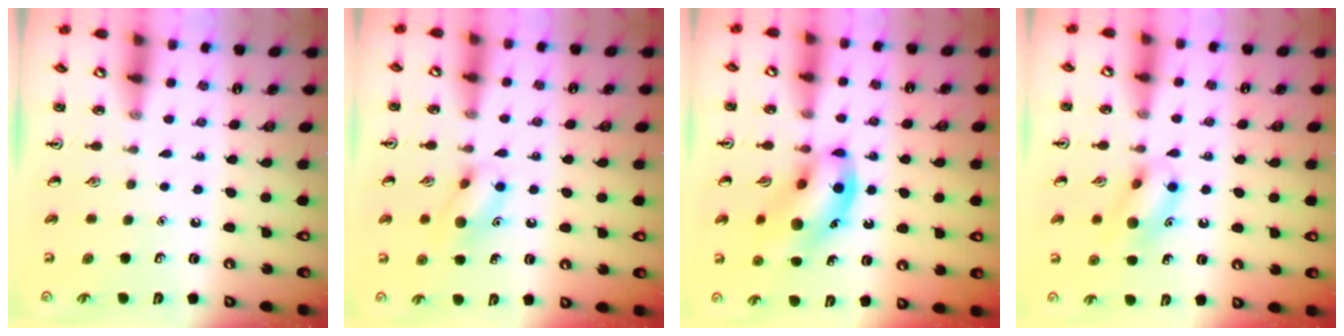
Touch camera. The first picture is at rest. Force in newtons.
{"total": 10.5, "press": 10.5, "slide": 0.7}
{"total": 13.4, "press": 13.3, "slide": 2.2}
{"total": 12.0, "press": 11.9, "slide": 0.7}